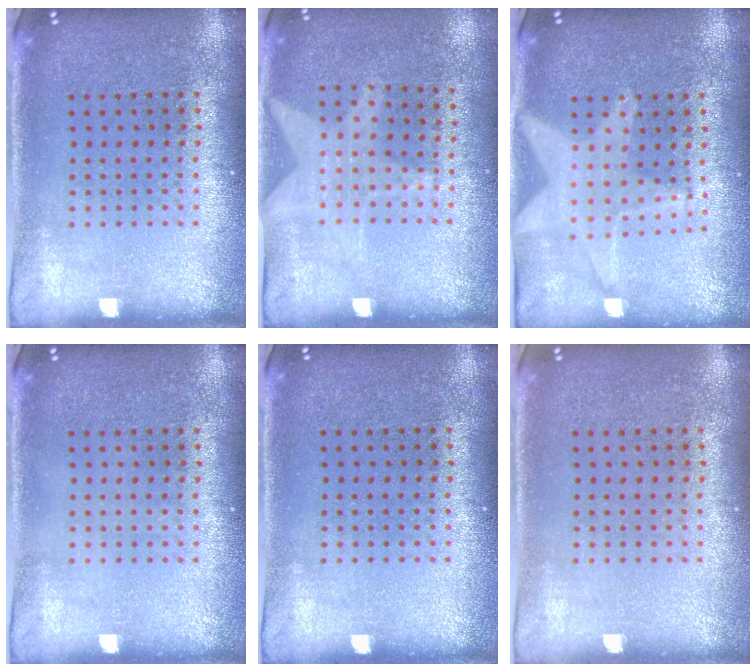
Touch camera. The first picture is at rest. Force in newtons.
{"total": 1.3, "press": 0.9, "slide": 0.9}
{"total": 1.9, "press": 1.6, "slide": 1.0}
{"total": 0.0}
{"total": 0.0}
{"total": 0.0}